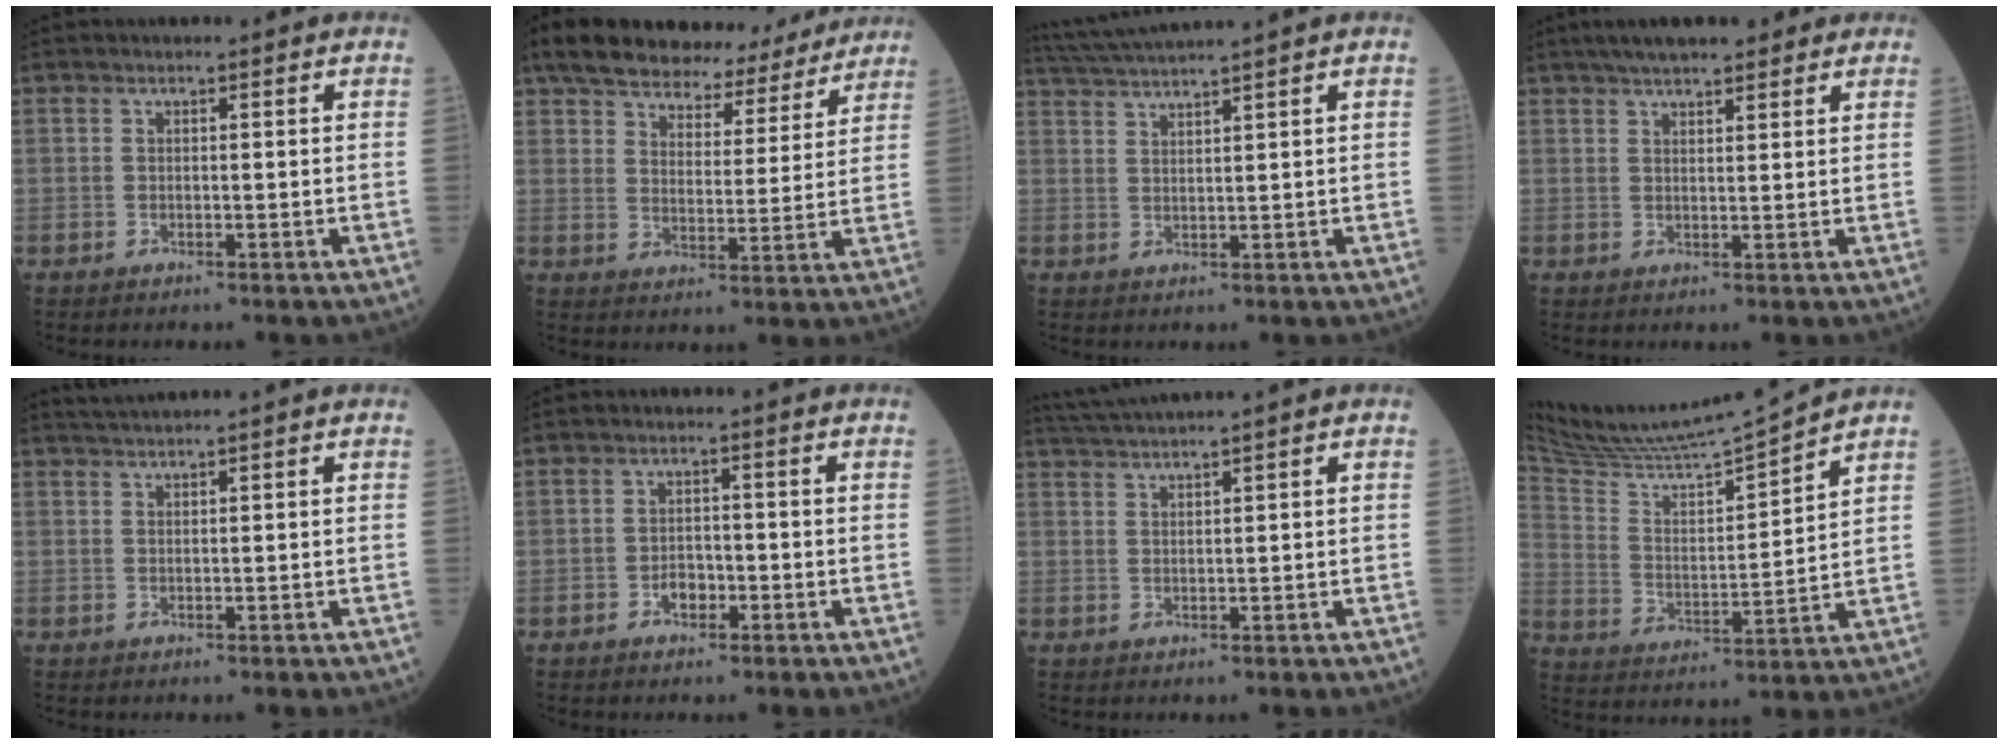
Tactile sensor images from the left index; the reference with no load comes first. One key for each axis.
{"total": 18.7, "fx": 16.6, "fy": 5.5, "fz": 6.6, "tx": -0.098, "ty": 0.020, "tz": 0.228}
{"total": 7.1, "fx": 6.2, "fy": -2.0, "fz": 2.7, "tx": -0.051, "ty": 0.017, "tz": 0.112}
{"total": 9.1, "fx": 7.2, "fy": 2.3, "fz": 5.1, "tx": -0.072, "ty": 0.033, "tz": 0.108}
{"total": 2.2, "fx": 1.9, "fy": -1.0, "fz": 0.6, "tx": -0.014, "ty": 0.008, "tz": 0.044}
{"total": 2.3, "fx": -1.1, "fy": 1.4, "fz": 1.4, "tx": -0.022, "ty": 0.005, "tz": -0.018}
{"total": 4.9, "fx": 4.2, "fy": -1.8, "fz": 1.8, "tx": -0.039, "ty": 0.014, "tz": 0.083}
{"total": 14.7, "fx": 14.0, "fy": -2.3, "fz": 4.0, "tx": -0.088, "ty": -0.019, "tz": 0.248}